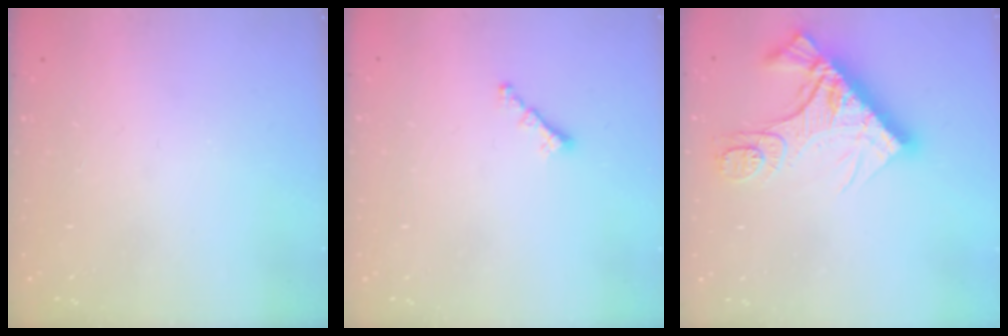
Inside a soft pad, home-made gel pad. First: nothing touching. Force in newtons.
{"total": 1.6, "press": 1.5, "slide": 0.5}
{"total": 16.2, "press": 16.1, "slide": 1.6}